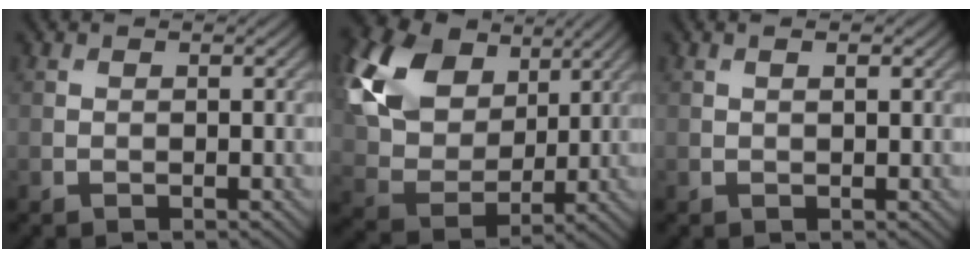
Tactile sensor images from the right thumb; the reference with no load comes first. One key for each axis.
{"total": 14.4, "fx": 6.4, "fy": 9.6, "fz": 8.7, "tx": -0.230, "ty": 0.030, "tz": 0.118}
{"total": 1.0, "fx": 0.5, "fy": 0.2, "fz": 0.9, "tx": -0.012, "ty": -0.003, "tz": 0.009}